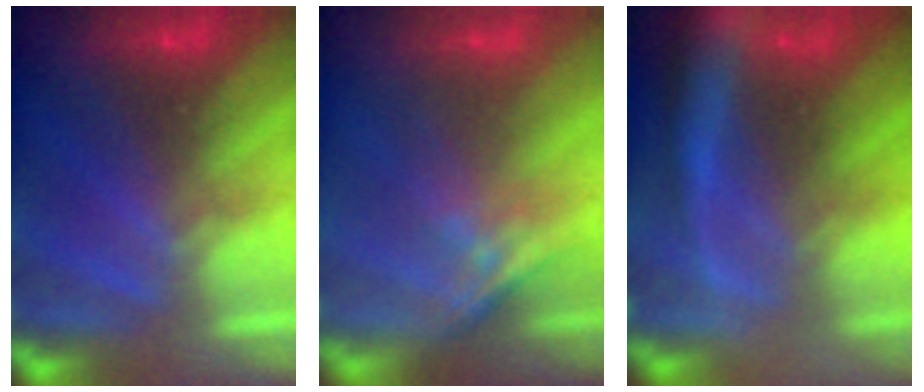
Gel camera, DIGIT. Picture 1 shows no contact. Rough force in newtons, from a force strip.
{"total": 1.6}
{"total": 6.8}